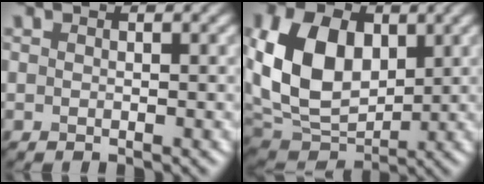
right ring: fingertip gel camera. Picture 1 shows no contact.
{"total": 11.2, "force": [2.0, 7.9, 7.7], "torque": [-0.173, 0.002, 0.033]}